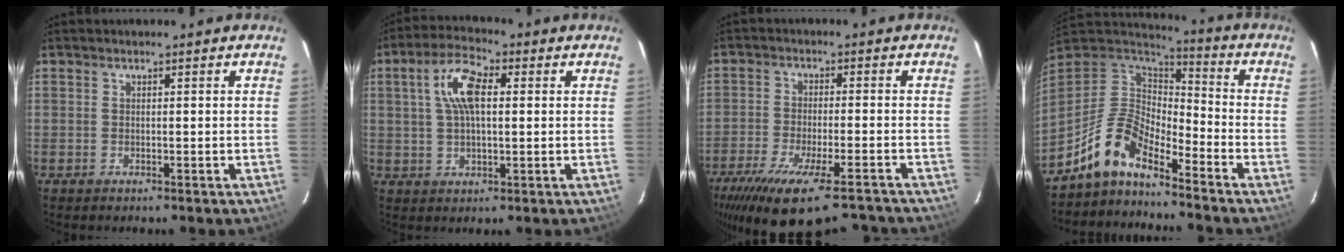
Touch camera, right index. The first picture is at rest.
{"total": 8.5, "force": [1.9, 3.7, 7.4], "torque": [-0.146, 0.020, 0.034]}
{"total": 19.1, "force": [-14.9, 4.4, 11.1], "torque": [-0.215, -0.053, -0.229]}
{"total": 11.1, "force": [-9.1, 3.4, 5.5], "torque": [-0.117, 0.019, -0.189]}